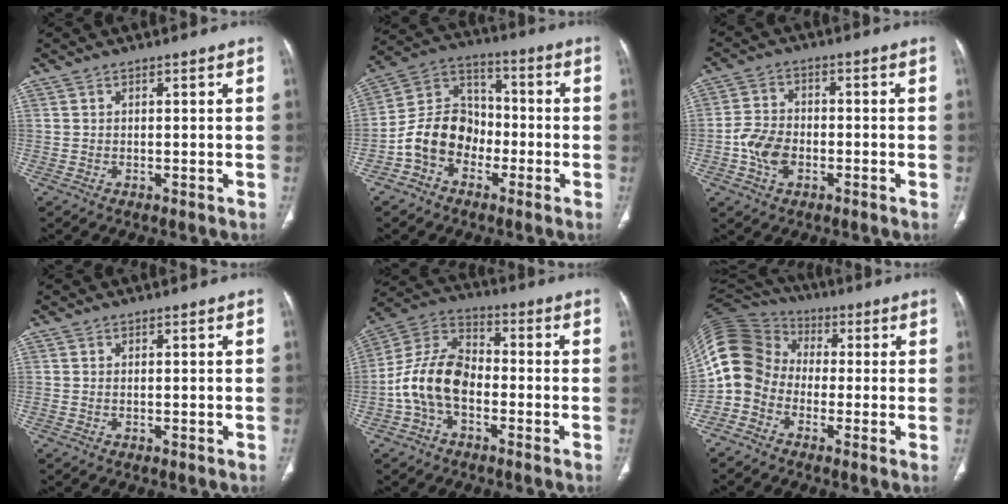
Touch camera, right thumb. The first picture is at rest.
{"total": 11.8, "force": [-4.1, 9.4, 5.9], "torque": [-0.083, 0.056, -0.087]}
{"total": 6.9, "force": [-2.0, 4.9, 4.4], "torque": [-0.077, 0.015, -0.045]}
{"total": 0.0}
{"total": 12.3, "force": [-3.0, 8.0, 8.9], "torque": [-0.168, 0.041, -0.066]}
{"total": 12.3, "force": [-2.1, 10.5, 6.0], "torque": [-0.115, 0.051, -0.061]}